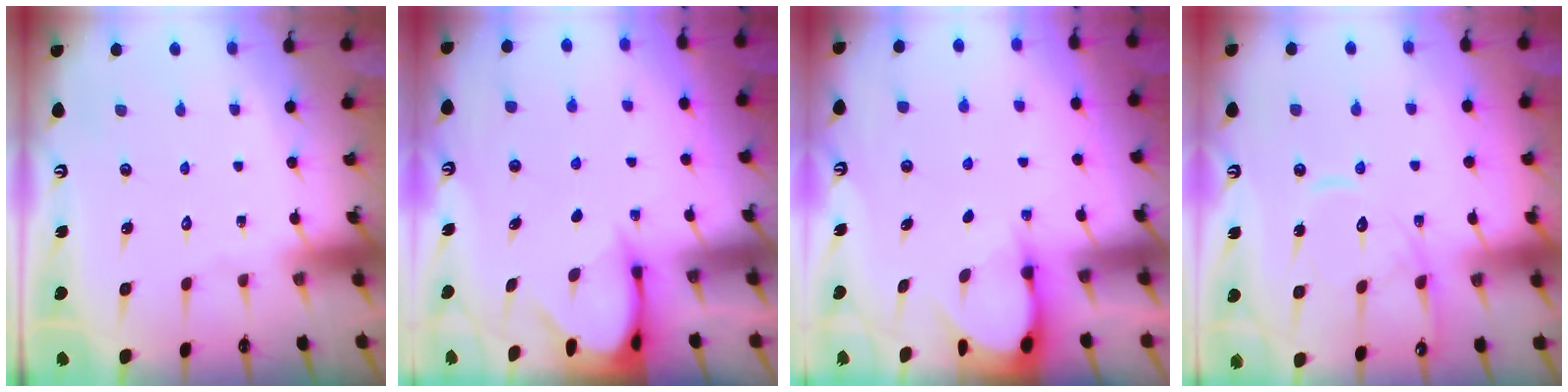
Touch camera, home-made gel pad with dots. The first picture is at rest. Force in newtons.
{"total": 3.4, "press": 3.4, "slide": 0.3}
{"total": 3.3, "press": 3.3, "slide": 0.3}
{"total": 13.6, "press": 13.6, "slide": 1.3}